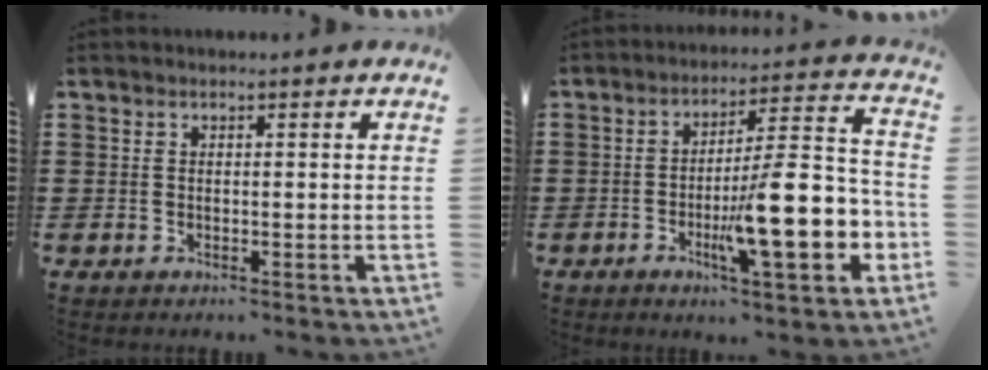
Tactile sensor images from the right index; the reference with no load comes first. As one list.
[{"total": 15.8, "force": [-4.2, 3.9, 14.7], "torque": [-0.224, -0.008, -0.068]}]